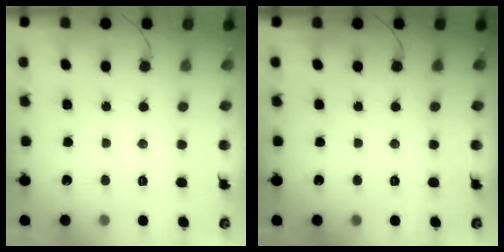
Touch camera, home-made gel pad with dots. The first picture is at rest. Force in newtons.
{"total": 0.0}